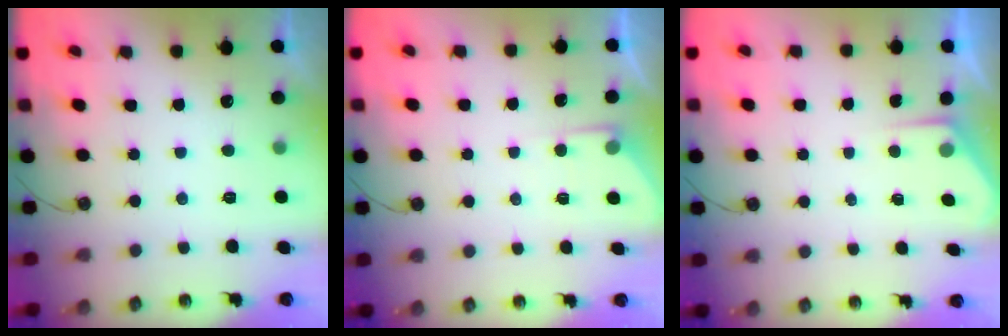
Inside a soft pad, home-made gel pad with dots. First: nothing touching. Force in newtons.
{"total": 3.9, "press": 3.8, "slide": 0.6}
{"total": 3.0, "press": 3.0, "slide": 0.4}